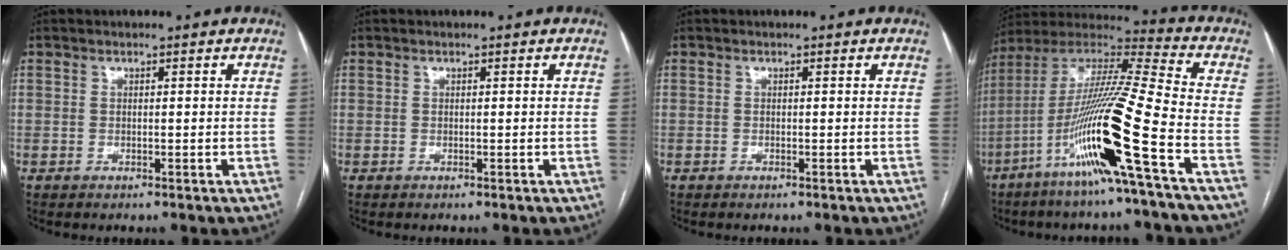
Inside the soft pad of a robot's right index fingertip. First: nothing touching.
{"total": 0.0}
{"total": 0.0}
{"total": 19.8, "force": [-8.1, -1.4, 18.0], "torque": [-0.365, -0.023, -0.163]}